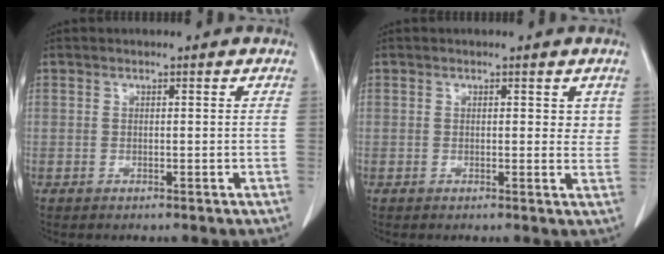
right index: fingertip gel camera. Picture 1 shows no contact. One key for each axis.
{"total": 2.1, "fx": 0.9, "fy": 1.2, "fz": 1.5, "tx": -0.007, "ty": -0.005, "tz": 0.008}